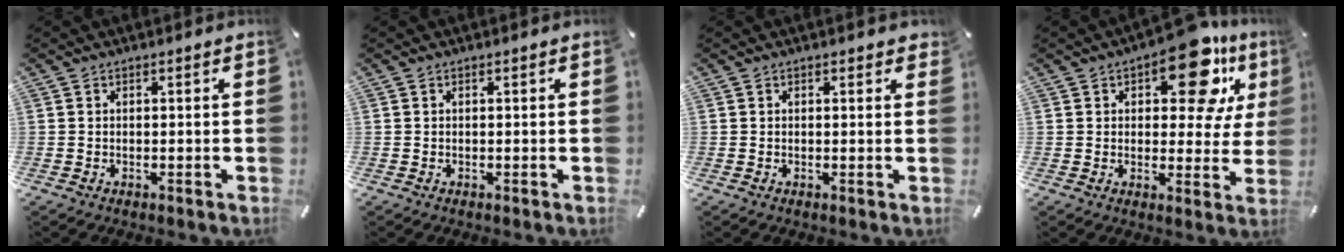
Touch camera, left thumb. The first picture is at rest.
{"total": 0.0}
{"total": 0.6, "force": [0.3, 0.3, 0.4], "torque": [-0.001, -0.001, 0.004]}
{"total": 16.4, "force": [8.3, 7.8, 11.9], "torque": [-0.146, -0.043, 0.131]}